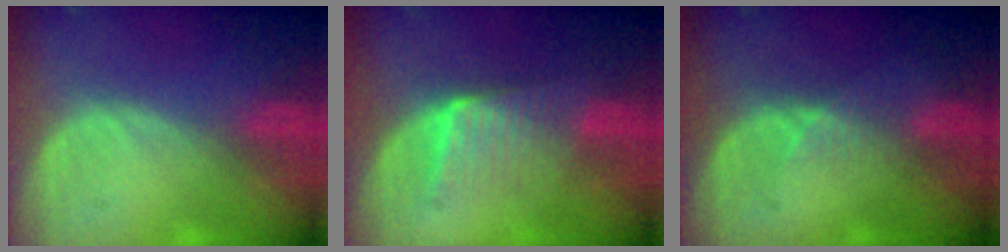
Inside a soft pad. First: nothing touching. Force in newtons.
{"total": 6.7, "press": 6.0, "slide": 3.1}
{"total": 2.3, "press": 1.8, "slide": 1.4}